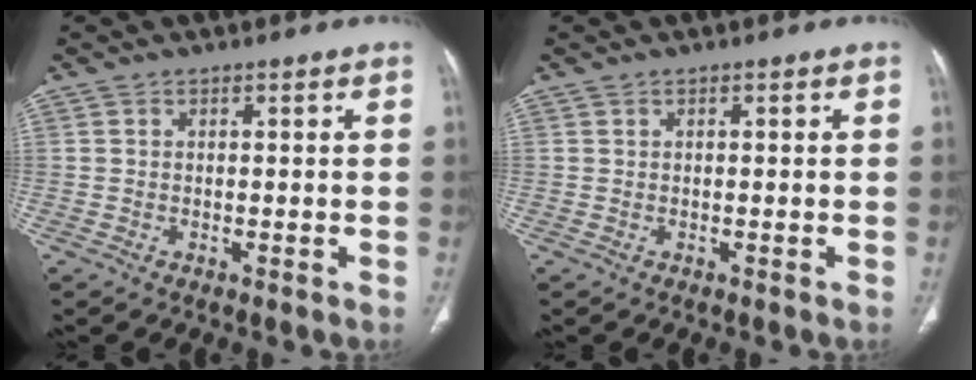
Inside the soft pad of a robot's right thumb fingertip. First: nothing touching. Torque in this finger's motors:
{"motor_torque": [0.08, 0.05, -0.01, -0.02, 0.02]}